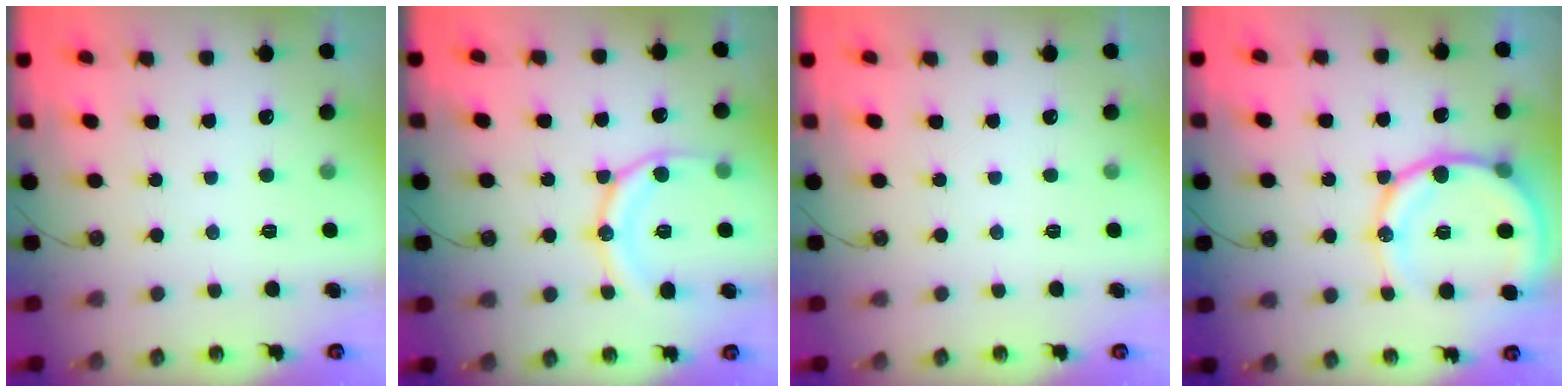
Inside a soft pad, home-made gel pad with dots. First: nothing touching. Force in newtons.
{"total": 14.2, "press": 14.1, "slide": 1.5}
{"total": 0.0}
{"total": 16.8, "press": 16.6, "slide": 3.1}